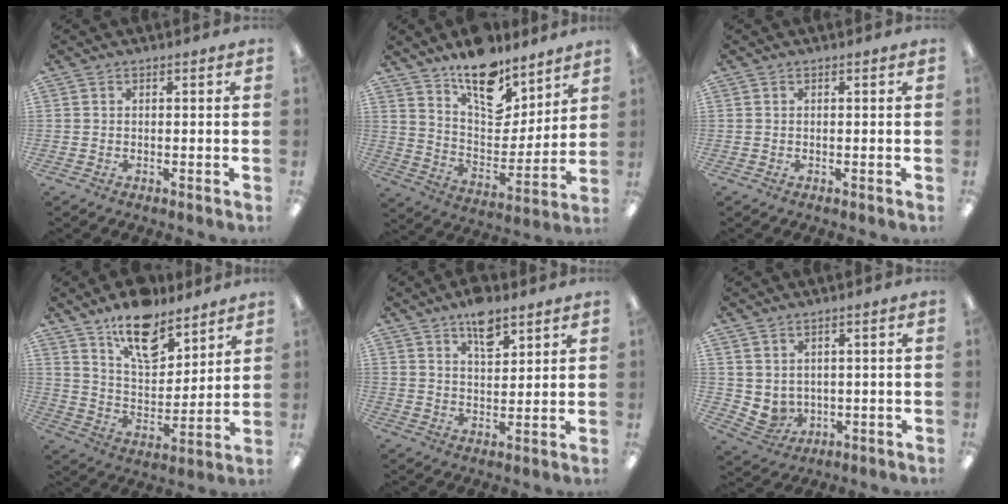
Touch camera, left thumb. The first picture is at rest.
{"total": 15.6, "force": [12.2, 7.1, 6.7], "torque": [-0.103, -0.092, 0.219]}
{"total": 0.0}
{"total": 15.3, "force": [11.6, 6.9, 7.3], "torque": [-0.115, -0.069, 0.204]}
{"total": 8.2, "force": [5.7, 3.7, 4.6], "torque": [-0.065, -0.027, 0.097]}
{"total": 4.7, "force": [1.9, 4.2, 1.1], "torque": [-0.033, -0.013, 0.041]}